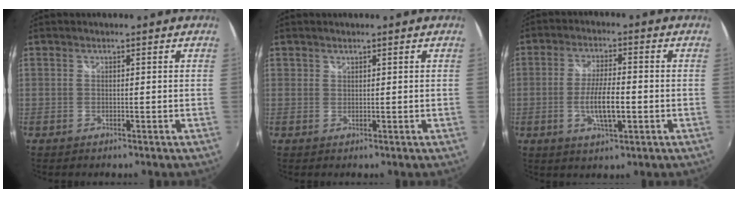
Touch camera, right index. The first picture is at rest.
{"total": 0.6, "force": [0.5, 0.3, 0.0], "torque": [0.001, 0.000, 0.009]}
{"total": 7.7, "force": [-1.7, 1.9, 7.2], "torque": [-0.139, -0.006, -0.029]}